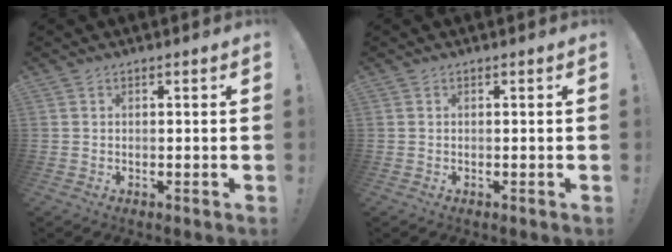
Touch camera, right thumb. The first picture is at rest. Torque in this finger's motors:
{"motor_torque": [-0.14, -0.03, -0.25, 0.38, 0.11]}